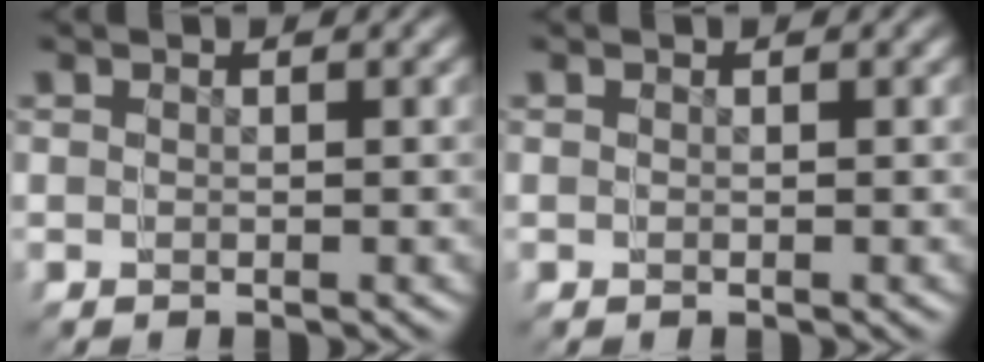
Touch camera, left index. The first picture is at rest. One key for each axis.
{"total": 0.0}